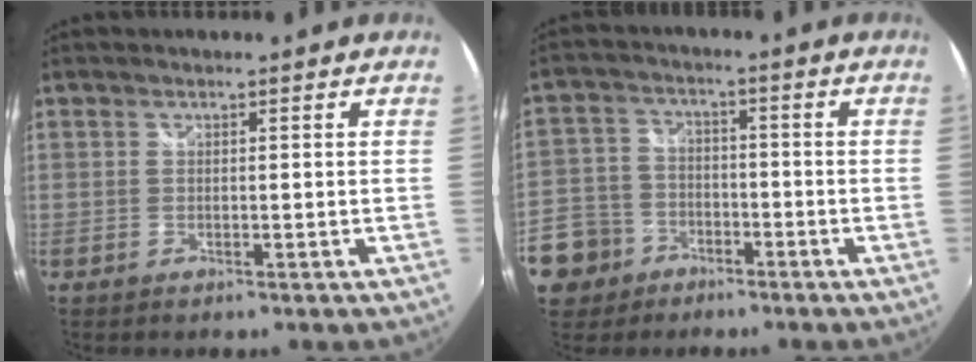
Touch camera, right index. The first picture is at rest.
{"total": 13.9, "force": [-6.9, 11.0, 4.7], "torque": [-0.162, 0.012, -0.122]}